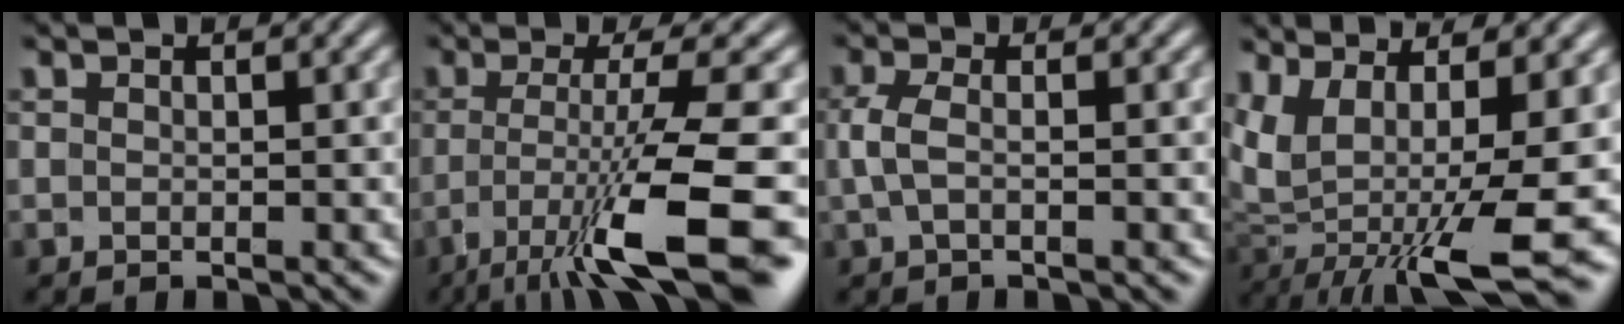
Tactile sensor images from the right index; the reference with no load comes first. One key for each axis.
{"total": 9.4, "fx": -3.6, "fy": 2.2, "fz": 8.4, "tx": -0.143, "ty": -0.036, "tz": -0.035}
{"total": 2.6, "fx": -0.1, "fy": 0.9, "fz": 2.4, "tx": -0.061, "ty": -0.003, "tz": 0.001}
{"total": 12.8, "fx": -1.0, "fy": 7.5, "fz": 10.3, "tx": -0.203, "ty": -0.027, "tz": -0.008}